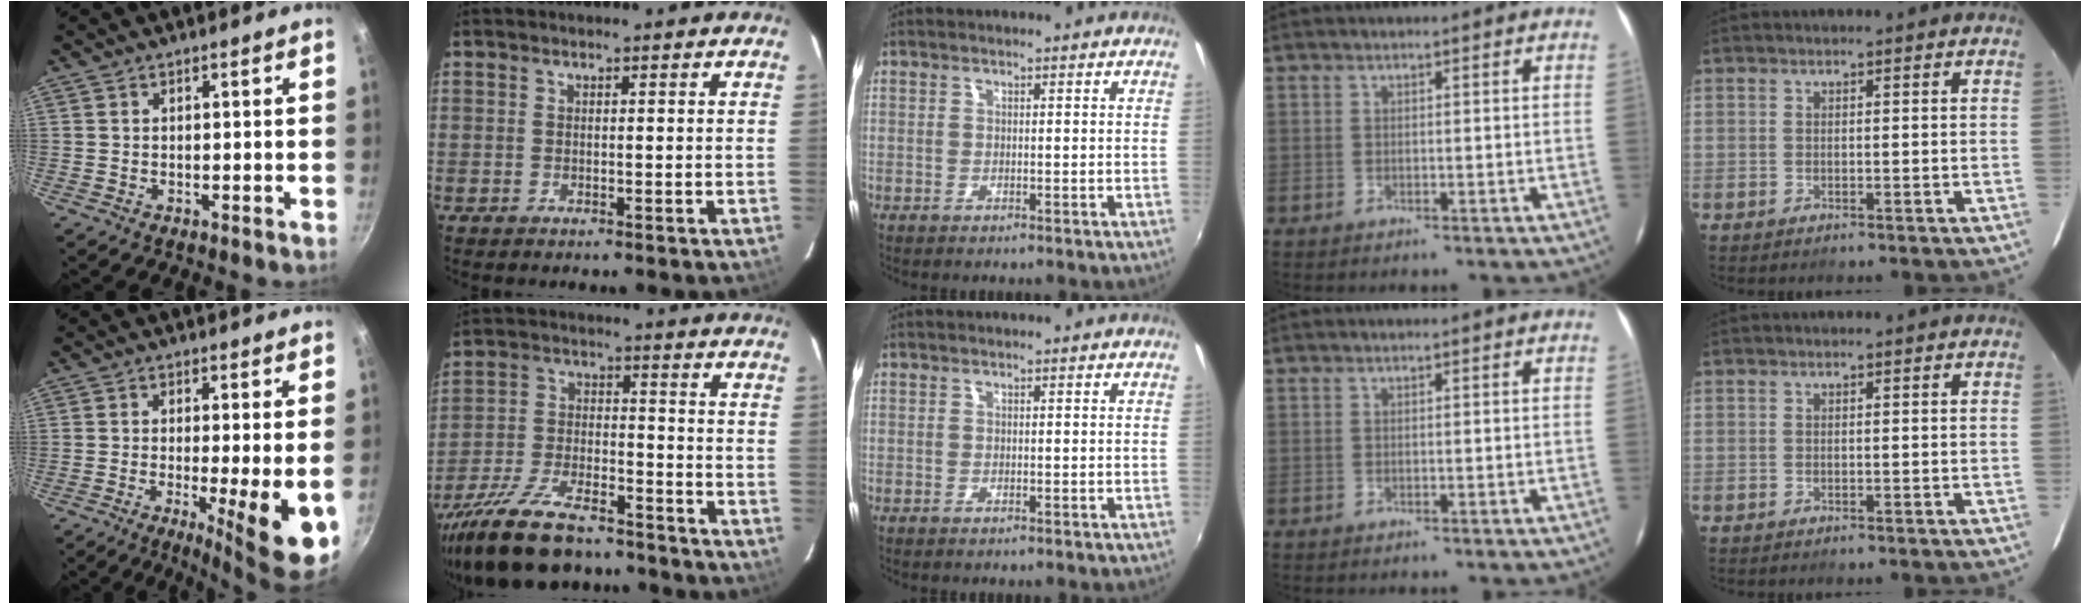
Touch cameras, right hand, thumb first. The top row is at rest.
{"thumb": {"total": 10.6, "force": [-2.5, 1.5, 10.2], "torque": [-0.147, -0.010, -0.033]}, "index": {"total": 21.1, "force": [-17.2, 6.9, 9.9], "torque": [-0.210, -0.030, -0.283]}, "middle": {"total": 0.5, "force": [0.4, -0.3, 0.1], "torque": [0.003, -0.003, 0.005]}}